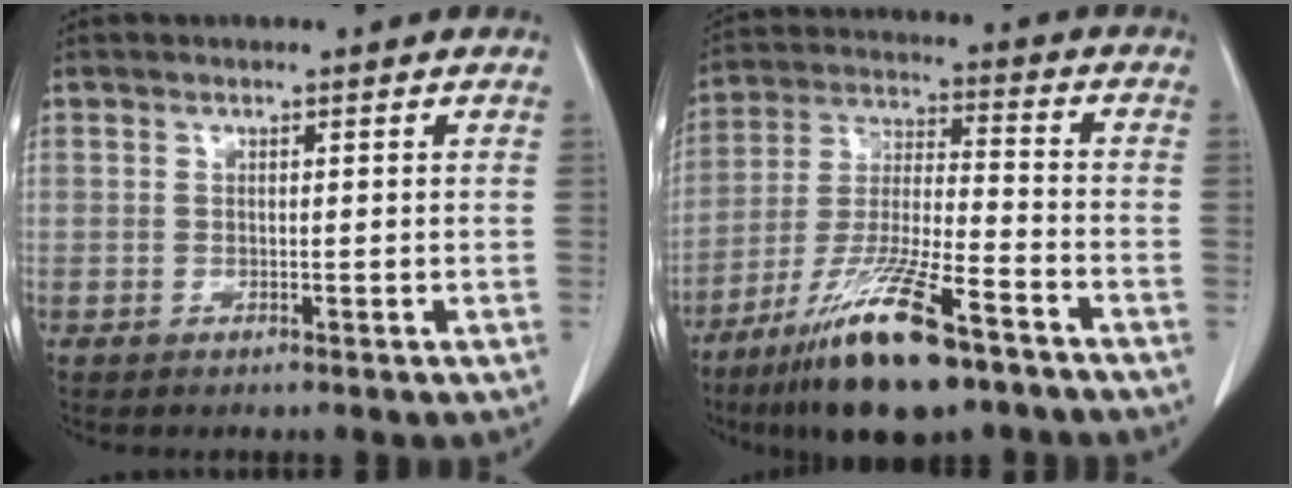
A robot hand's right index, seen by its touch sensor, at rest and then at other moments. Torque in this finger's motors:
{"motor_torque": [1.32, -0.82, 0.77, 0.21]}